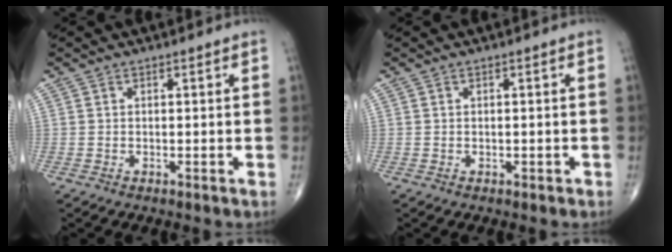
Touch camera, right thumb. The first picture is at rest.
{"total": 0.6, "force": [-0.2, 0.5, 0.3], "torque": [-0.006, 0.004, -0.001]}